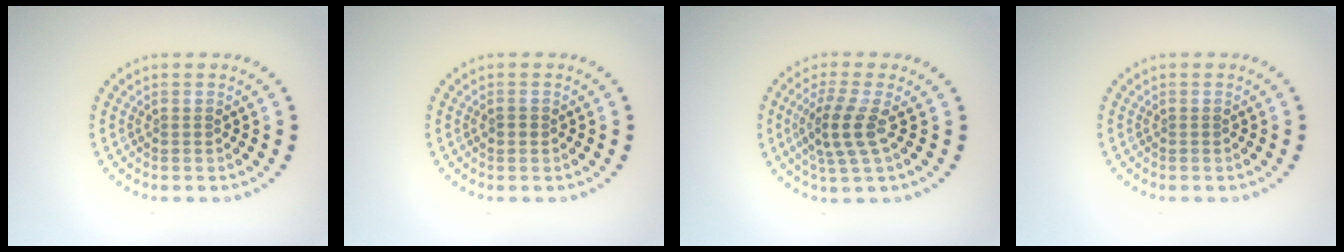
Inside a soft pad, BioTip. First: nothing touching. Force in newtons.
{"total": 0.7, "press": 0.7, "slide": 0.2}
{"total": 3.5, "press": 3.0, "slide": 1.9}
{"total": 0.0}